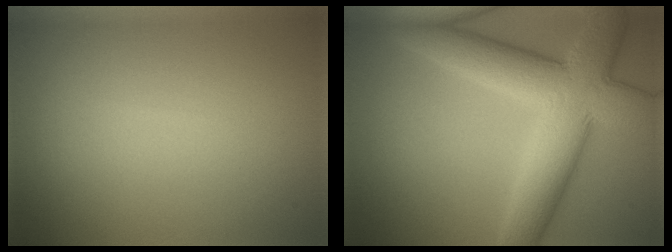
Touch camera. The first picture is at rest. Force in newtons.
{"total": 10.0, "press": 10.0, "slide": 0.5}